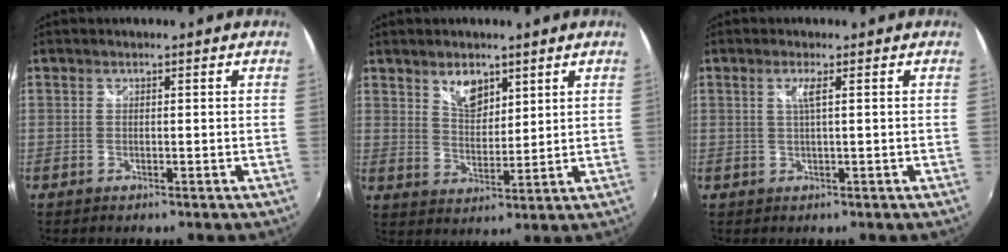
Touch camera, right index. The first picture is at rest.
{"total": 5.8, "force": [3.7, 3.2, 3.2], "torque": [-0.045, 0.002, 0.068]}
{"total": 1.8, "force": [0.4, -0.4, 1.7], "torque": [-0.033, -0.002, 0.009]}